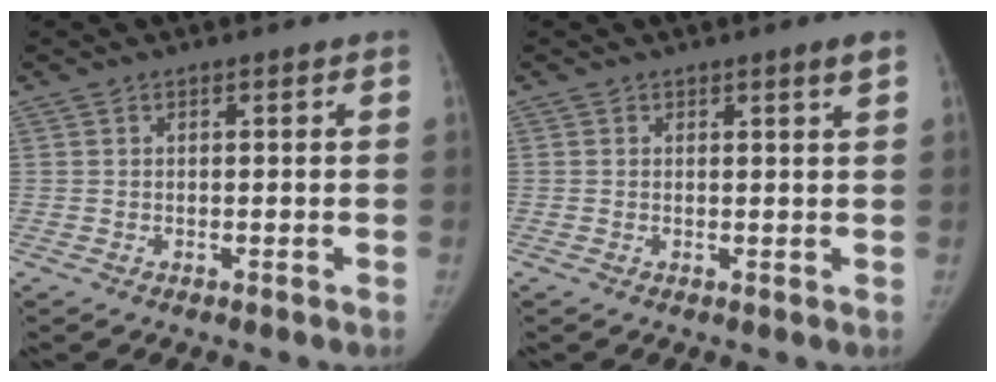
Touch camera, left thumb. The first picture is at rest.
{"total": 1.4, "force": [0.9, -0.1, 1.0], "torque": [-0.011, -0.008, 0.011]}